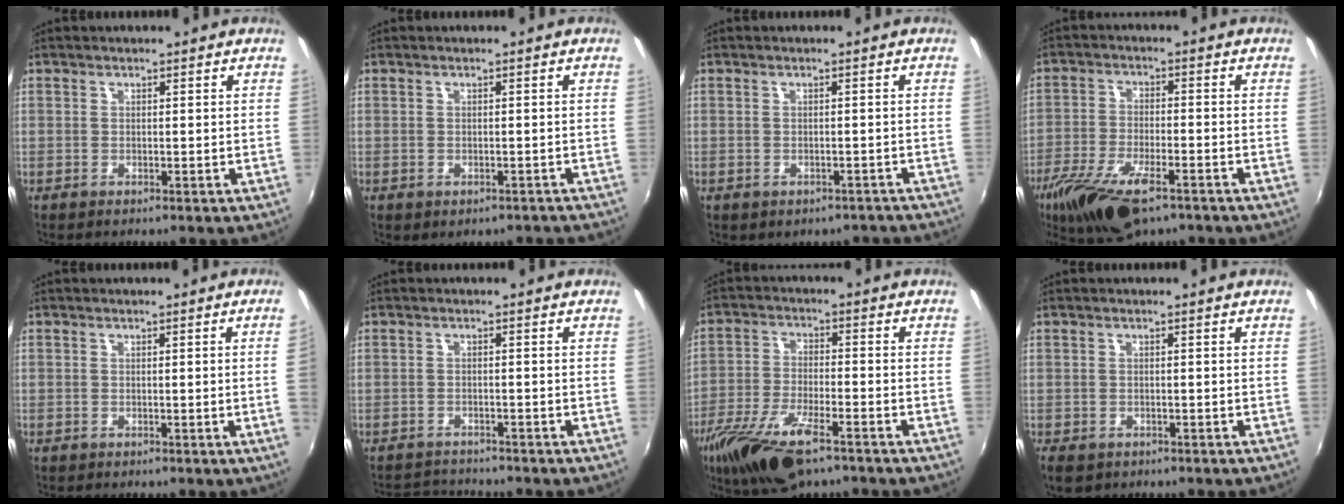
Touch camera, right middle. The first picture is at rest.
{"total": 3.8, "force": [-2.9, 1.9, 1.7], "torque": [-0.029, -0.008, -0.027]}
{"total": 5.4, "force": [-4.3, 2.8, 1.7], "torque": [-0.032, -0.001, -0.036]}
{"total": 15.6, "force": [-10.0, 5.8, 10.5], "torque": [-0.227, -0.044, -0.180]}
{"total": 1.6, "force": [-0.2, -1.0, 1.3], "torque": [-0.016, -0.011, 0.000]}
{"total": 4.7, "force": [-4.6, 0.7, 0.3], "torque": [-0.025, 0.003, -0.079]}
{"total": 16.6, "force": [-11.0, 5.5, 11.2], "torque": [-0.238, -0.053, -0.202]}
{"total": 4.8, "force": [-2.9, 2.9, 2.4], "torque": [-0.057, -0.016, -0.044]}